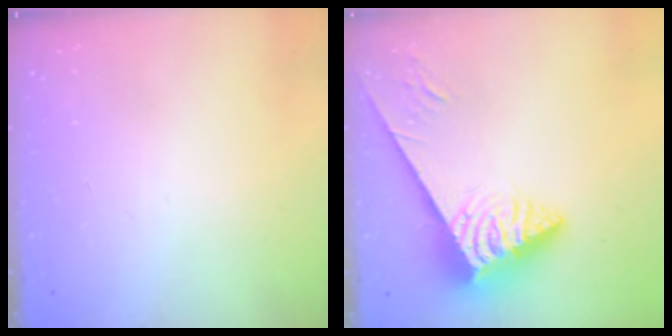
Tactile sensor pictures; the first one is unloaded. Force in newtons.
{"total": 6.3, "press": 6.2, "slide": 1.2}